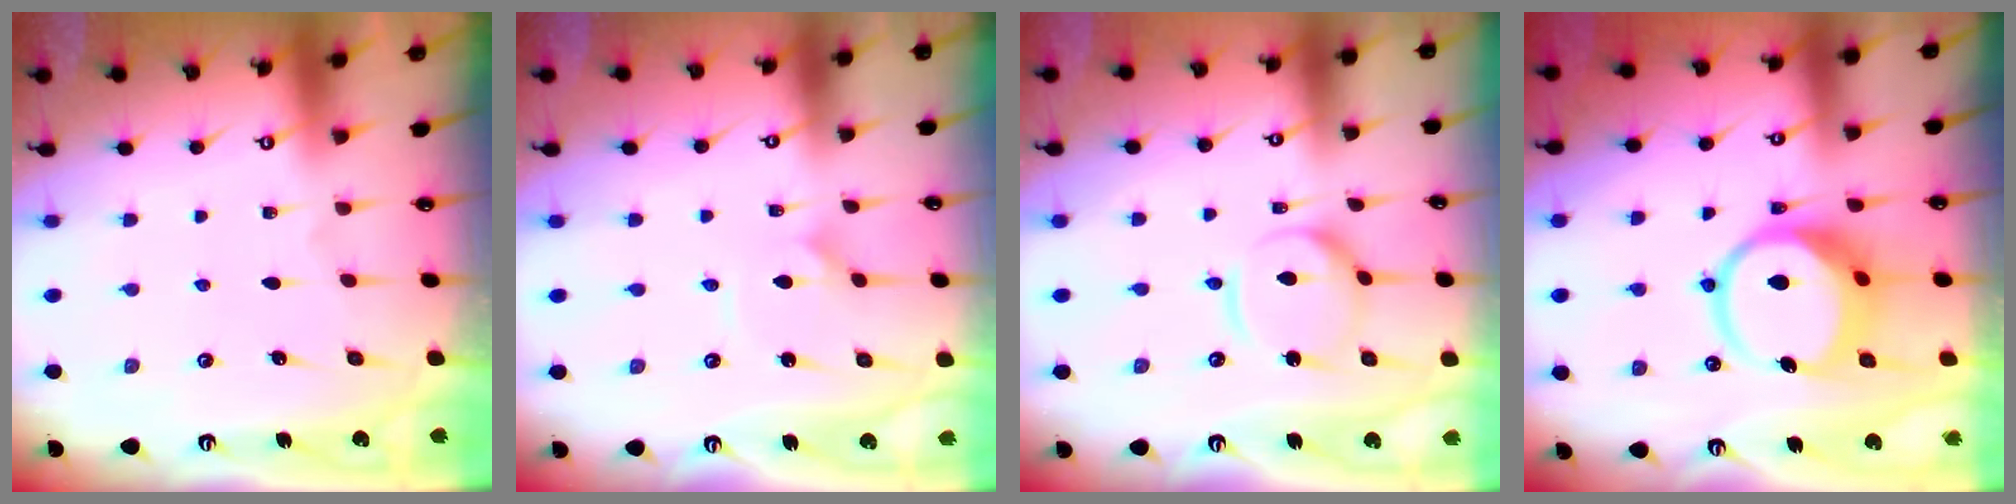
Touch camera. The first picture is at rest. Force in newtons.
{"total": 1.5, "press": 1.5, "slide": 0.0}
{"total": 9.4, "press": 9.4, "slide": 0.8}
{"total": 12.2, "press": 12.1, "slide": 1.5}